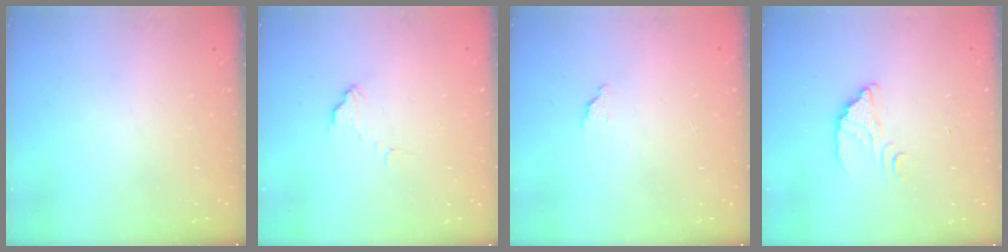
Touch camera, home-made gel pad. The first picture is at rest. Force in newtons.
{"total": 5.0, "press": 5.0, "slide": 0.5}
{"total": 2.0, "press": 2.0, "slide": 0.1}
{"total": 2.7, "press": 2.7, "slide": 0.1}